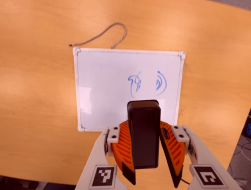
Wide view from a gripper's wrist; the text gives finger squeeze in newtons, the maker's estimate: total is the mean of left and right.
{"total": 7.1, "left": 7.8, "right": 6.3}